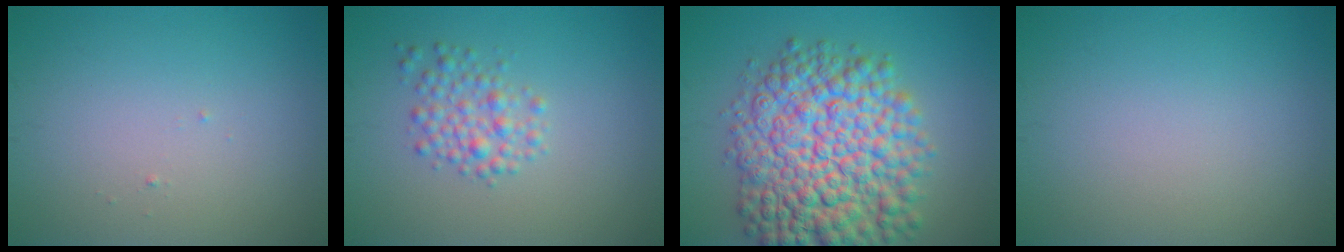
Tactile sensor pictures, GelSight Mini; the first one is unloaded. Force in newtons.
{"total": 2.6, "press": 2.6, "slide": 0.1}
{"total": 12.4, "press": 12.4, "slide": 0.3}
{"total": 0.0}